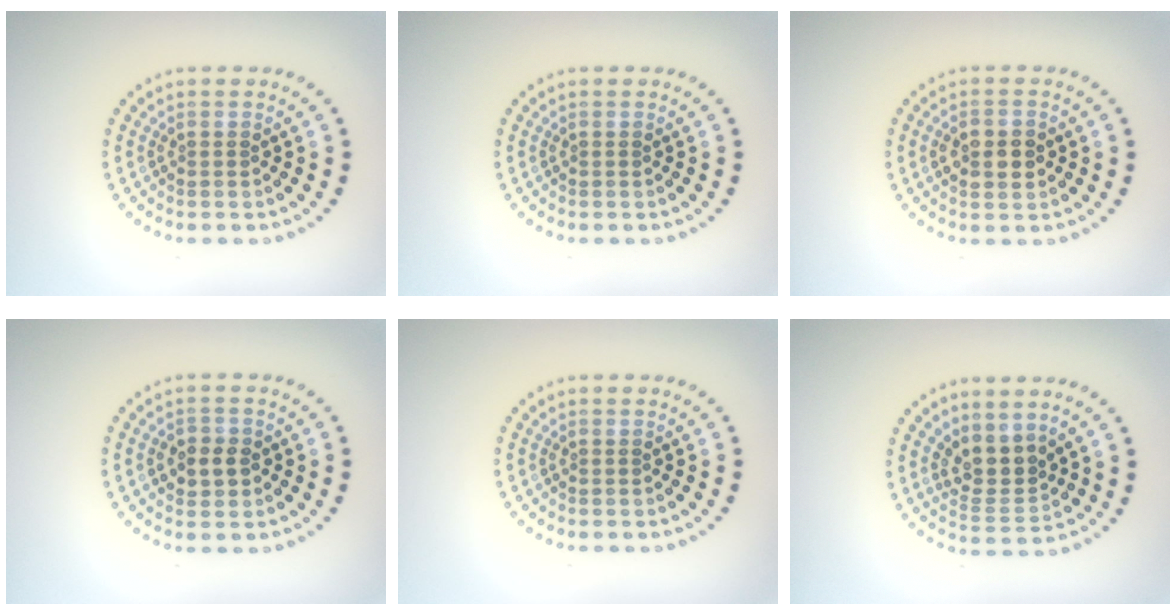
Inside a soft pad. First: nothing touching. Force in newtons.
{"total": 0.0}
{"total": 2.7, "press": 2.7, "slide": 0.0}
{"total": 2.4, "press": 2.4, "slide": 0.5}
{"total": 0.0}
{"total": 3.1, "press": 2.5, "slide": 1.9}